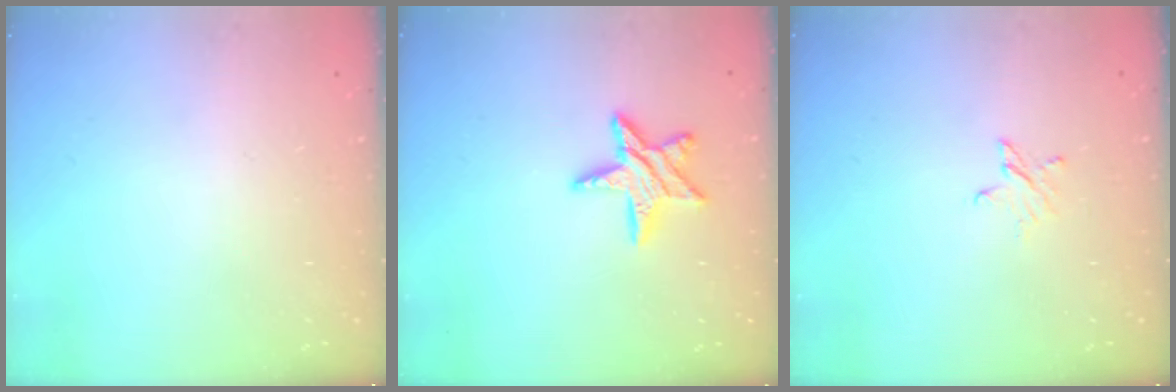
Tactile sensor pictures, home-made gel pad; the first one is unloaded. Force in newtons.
{"total": 9.9, "press": 9.9, "slide": 0.5}
{"total": 3.2, "press": 3.2, "slide": 0.3}